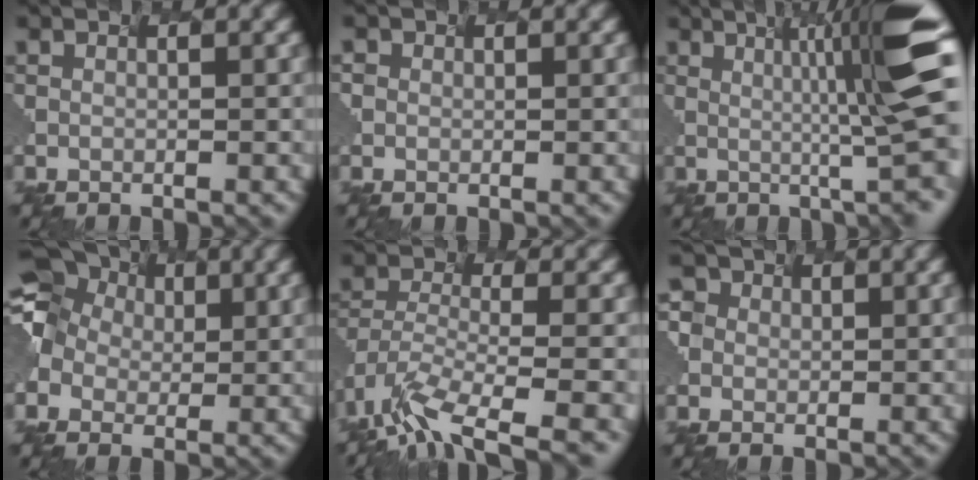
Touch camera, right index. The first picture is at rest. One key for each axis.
{"total": 0.6, "fx": 0.0, "fy": 0.5, "fz": -0.4, "tx": 0.002, "ty": -0.003, "tz": 0.009}
{"total": 10.1, "fx": 1.9, "fy": 1.1, "fz": 9.9, "tx": -0.133, "ty": 0.007, "tz": 0.036}
{"total": 10.1, "fx": 1.4, "fy": 8.7, "fz": 5.0, "tx": -0.116, "ty": 0.038, "tz": -0.019}
{"total": 8.4, "fx": -6.2, "fy": 2.2, "fz": 5.2, "tx": -0.130, "ty": -0.016, "tz": -0.100}
{"total": 1.9, "fx": 0.1, "fy": 1.9, "fz": -0.3, "tx": -0.009, "ty": 0.003, "tz": 0.005}